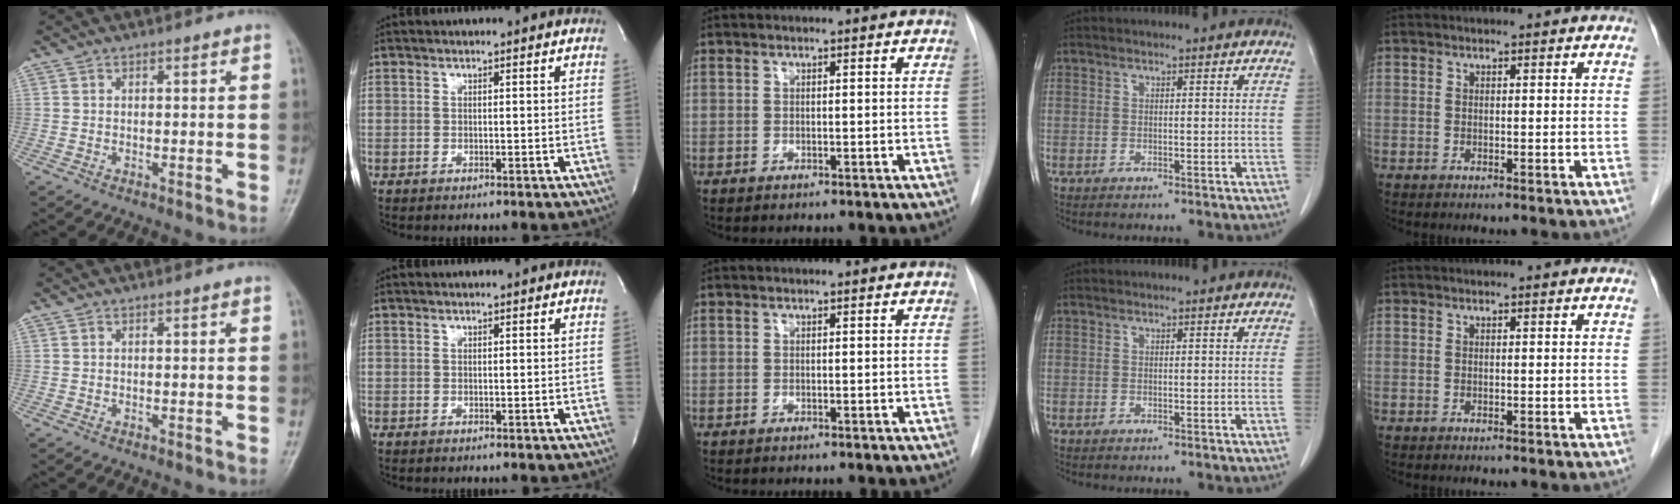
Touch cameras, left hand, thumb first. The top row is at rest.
{}